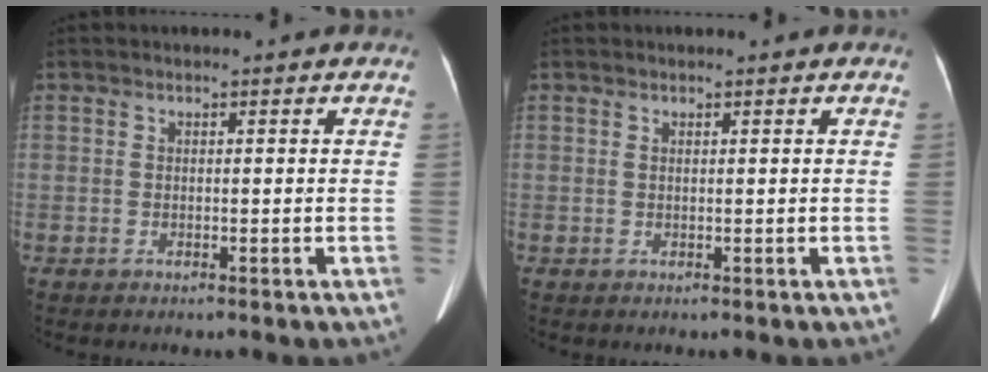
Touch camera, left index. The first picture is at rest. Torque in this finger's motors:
{"motor_torque": [-0.12, -0.03, -0.04, -0.01]}